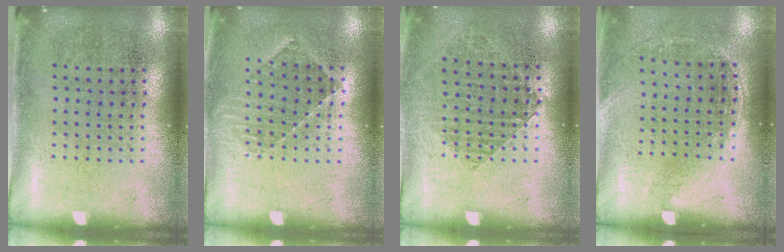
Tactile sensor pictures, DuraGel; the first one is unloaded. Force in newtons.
{"total": 1.0, "press": 0.9, "slide": 0.2}
{"total": 0.9, "press": 0.9, "slide": 0.2}
{"total": 1.4, "press": 1.0, "slide": 1.0}